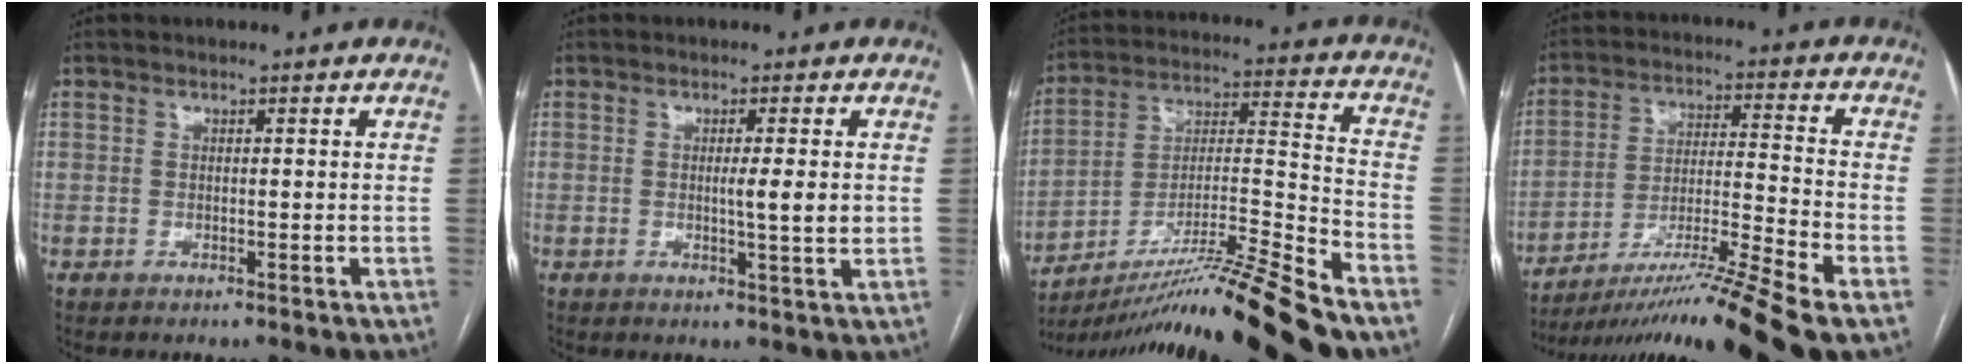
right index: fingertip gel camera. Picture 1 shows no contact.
{"total": 4.5, "force": [-0.1, -0.4, 4.5], "torque": [-0.070, -0.007, -0.002]}
{"total": 20.1, "force": [-16.0, -2.4, 11.9], "torque": [-0.200, -0.007, -0.278]}
{"total": 17.9, "force": [-13.4, -2.1, 11.6], "torque": [-0.189, -0.015, -0.233]}